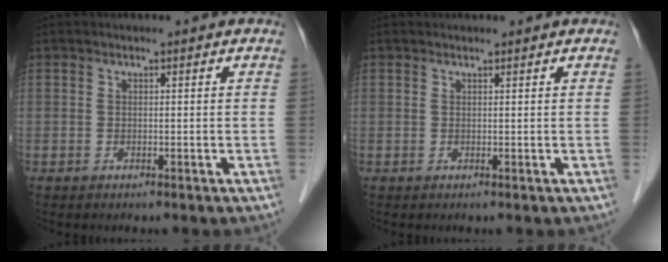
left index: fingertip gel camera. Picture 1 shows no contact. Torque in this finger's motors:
{"motor_torque": [0.13, -0.11, 0.00, 0.01]}